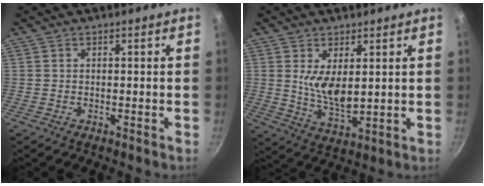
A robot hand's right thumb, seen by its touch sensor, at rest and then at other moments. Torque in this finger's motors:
{"motor_torque": [1.41, 3.59, 0.76, -0.27, 0.20]}